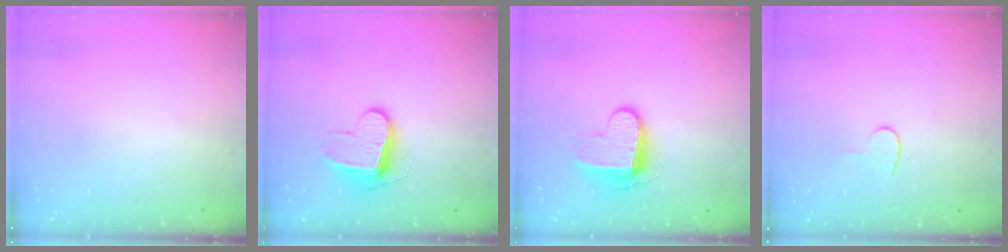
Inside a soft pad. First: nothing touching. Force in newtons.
{"total": 10.1, "press": 10.1, "slide": 0.4}
{"total": 9.6, "press": 9.6, "slide": 0.9}
{"total": 4.1, "press": 4.1, "slide": 0.4}